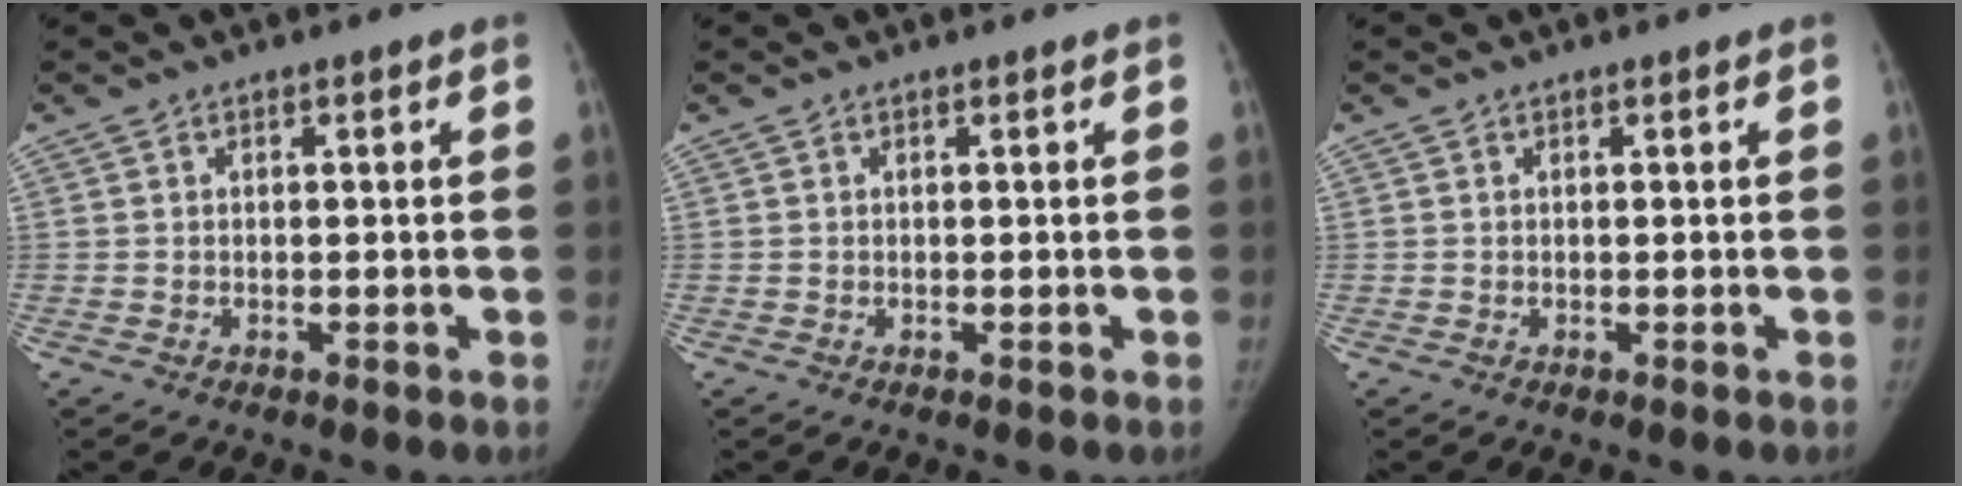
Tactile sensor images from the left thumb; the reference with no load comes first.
{"total": 0.0}
{"total": 0.0}